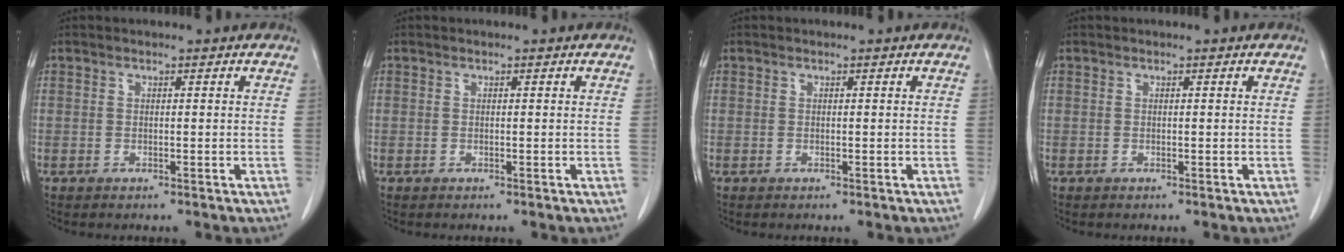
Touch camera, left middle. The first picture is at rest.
{"total": 0.0}
{"total": 0.0}
{"total": 0.0}